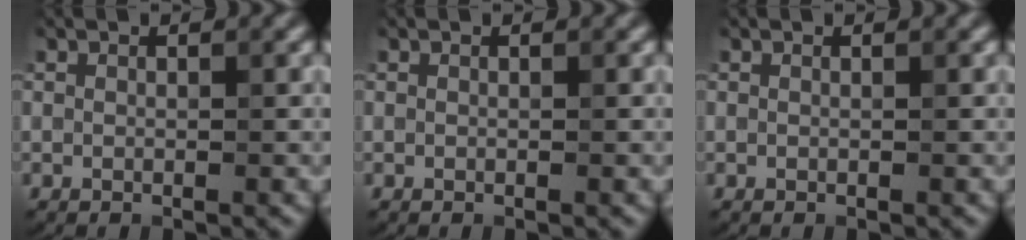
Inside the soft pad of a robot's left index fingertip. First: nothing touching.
{"total": 0.0}
{"total": 0.0}